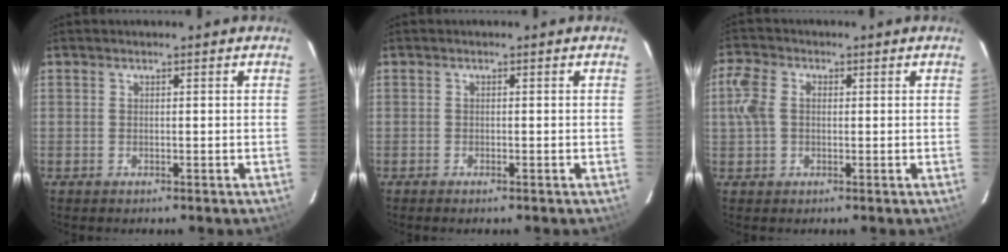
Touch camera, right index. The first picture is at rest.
{"total": 0.7, "force": [-0.6, 0.1, 0.4], "torque": [-0.008, 0.000, -0.011]}
{"total": 5.3, "force": [0.3, 3.9, 3.5], "torque": [-0.080, 0.013, 0.003]}